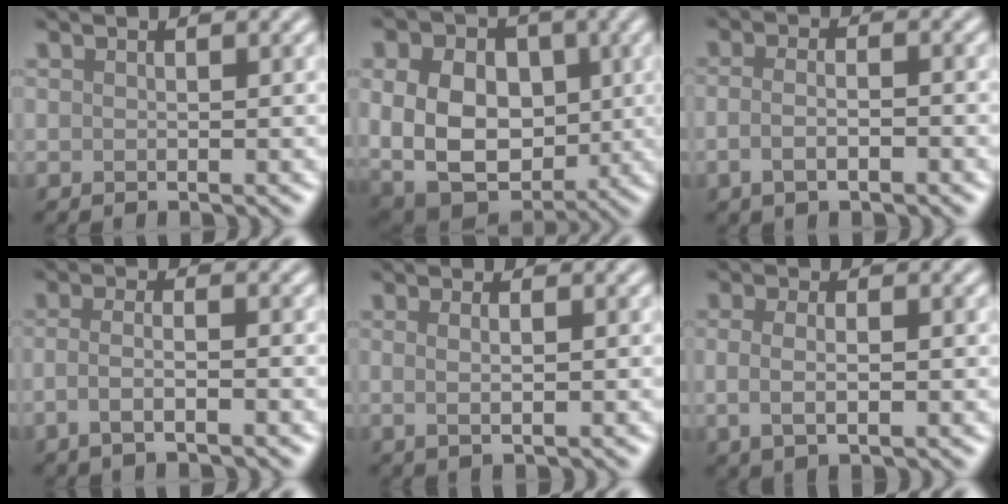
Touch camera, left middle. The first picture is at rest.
{"total": 12.5, "force": [0.9, 9.4, 8.2], "torque": [-0.139, 0.011, 0.013]}
{"total": 2.8, "force": [-1.0, 1.1, 2.4], "torque": [-0.044, -0.002, -0.018]}
{"total": 2.8, "force": [-1.1, 0.9, 2.4], "torque": [-0.041, -0.002, -0.027]}
{"total": 1.8, "force": [0.2, 0.6, 1.6], "torque": [-0.021, -0.005, -0.002]}
{"total": 3.0, "force": [-0.1, 1.4, 2.7], "torque": [-0.051, -0.006, -0.003]}